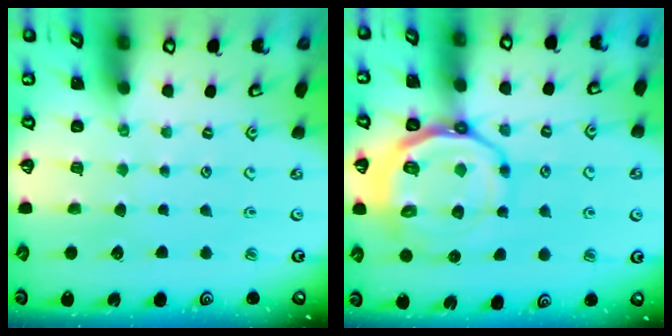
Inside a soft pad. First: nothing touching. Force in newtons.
{"total": 14.1, "press": 13.7, "slide": 3.3}